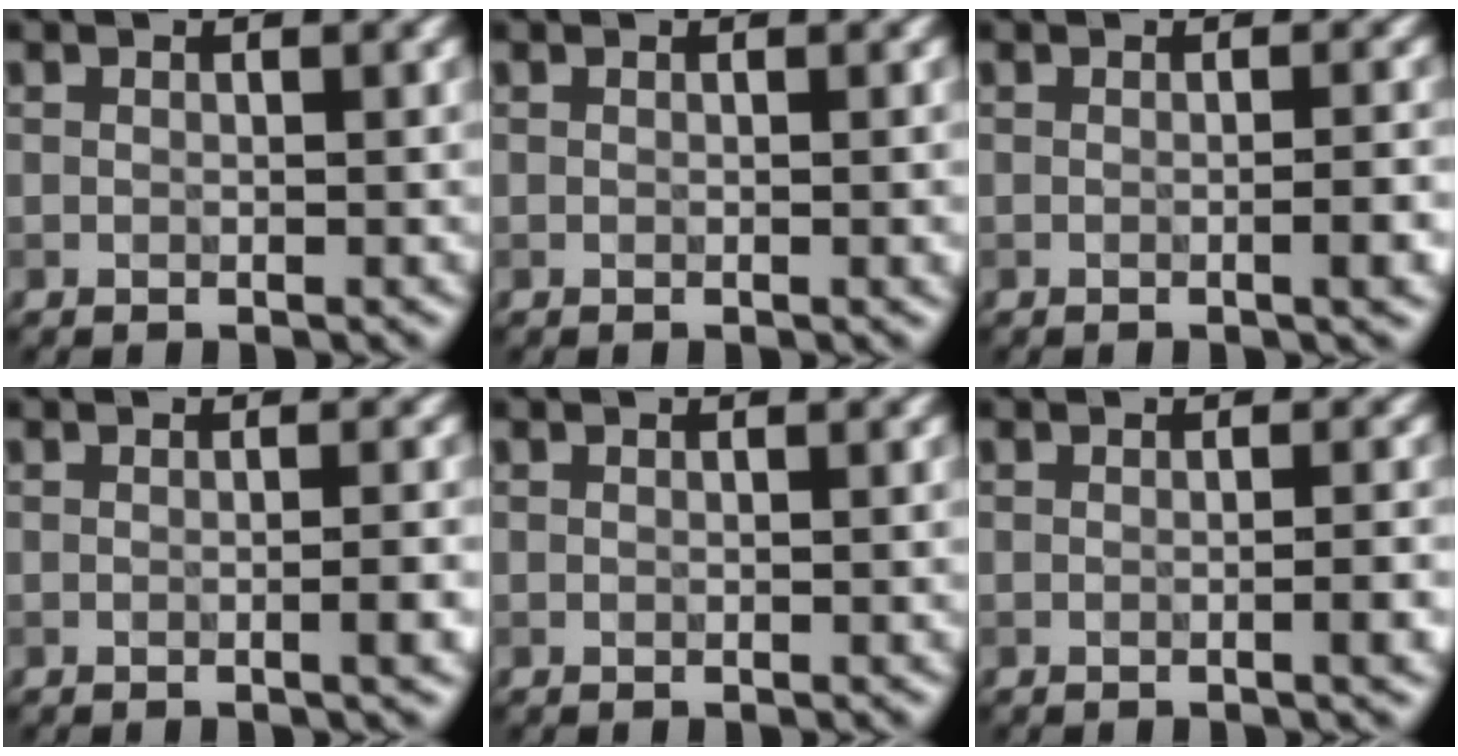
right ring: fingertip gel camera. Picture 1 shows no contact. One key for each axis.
{"total": 0.8, "fx": 0.0, "fy": 0.1, "fz": 0.7, "tx": -0.007, "ty": 0.001, "tz": -0.001}
{"total": 2.6, "fx": -0.5, "fy": 0.5, "fz": 2.5, "tx": -0.028, "ty": 0.004, "tz": -0.009}
{"total": 2.1, "fx": -0.4, "fy": 0.4, "fz": 2.0, "tx": -0.023, "ty": 0.002, "tz": -0.009}
{"total": 0.0}
{"total": 2.2, "fx": -0.4, "fy": 0.5, "fz": 2.1, "tx": -0.023, "ty": 0.003, "tz": -0.009}